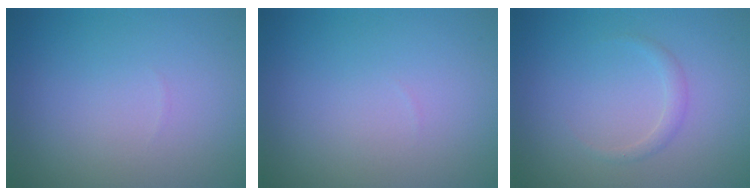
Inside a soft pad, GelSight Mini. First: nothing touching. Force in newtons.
{"total": 0.0}
{"total": 1.0, "press": 1.0, "slide": 0.0}